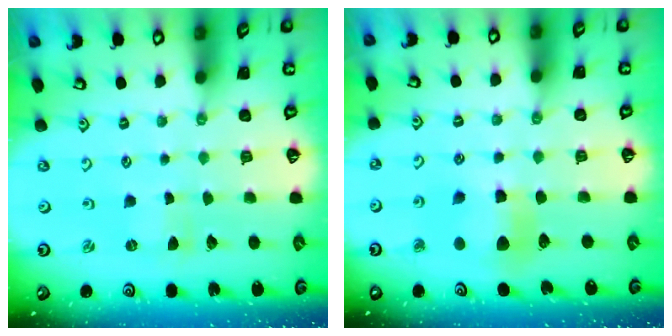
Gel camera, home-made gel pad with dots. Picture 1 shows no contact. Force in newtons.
{"total": 8.3, "press": 8.2, "slide": 1.1}